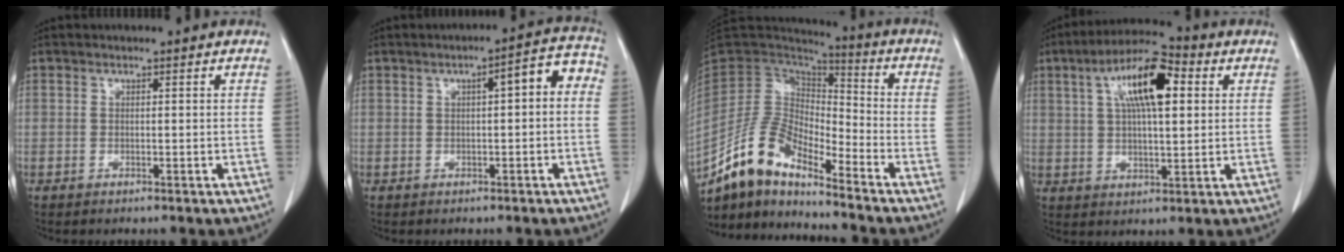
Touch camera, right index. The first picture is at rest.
{"total": 5.7, "force": [0.6, 1.4, 5.5], "torque": [-0.065, 0.031, 0.003]}
{"total": 12.3, "force": [-10.6, 3.1, 5.4], "torque": [-0.110, 0.027, -0.206]}
{"total": 12.5, "force": [4.0, 3.5, 11.3], "torque": [-0.205, 0.027, 0.064]}